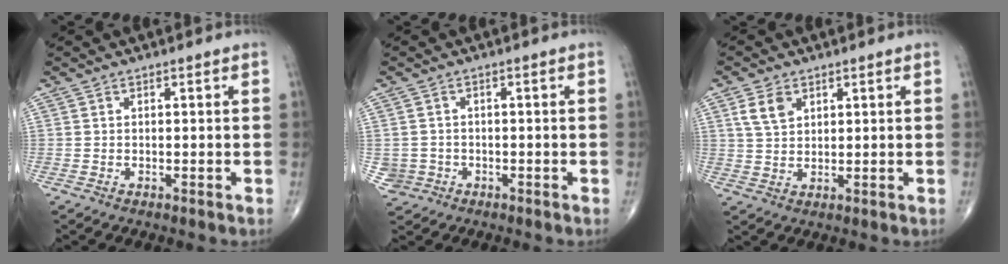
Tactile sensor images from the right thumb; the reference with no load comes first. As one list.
[{"total": 3.0, "force": [-0.7, 2.9, 0.1], "torque": [0.008, 0.008, -0.009]}, {"total": 4.9, "force": [2.3, 3.1, 2.9], "torque": [-0.045, -0.006, 0.049]}]